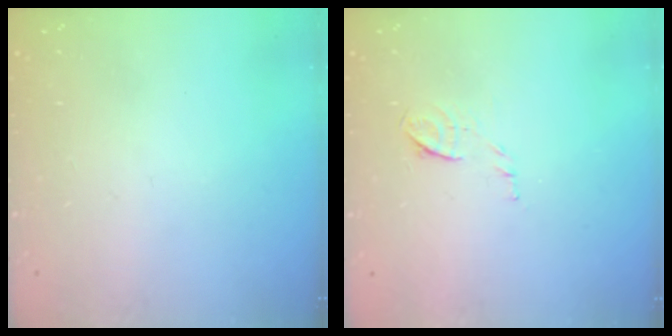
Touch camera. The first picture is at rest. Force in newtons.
{"total": 6.5, "press": 6.4, "slide": 1.1}